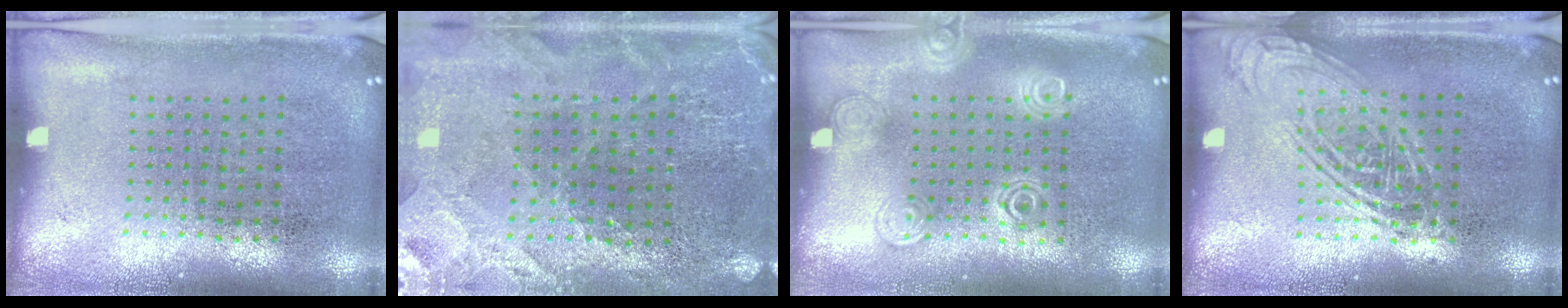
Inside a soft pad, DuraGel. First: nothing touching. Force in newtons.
{"total": 1.5, "press": 1.4, "slide": 0.3}
{"total": 1.2, "press": 1.2, "slide": 0.1}
{"total": 2.1, "press": 2.1, "slide": 0.1}